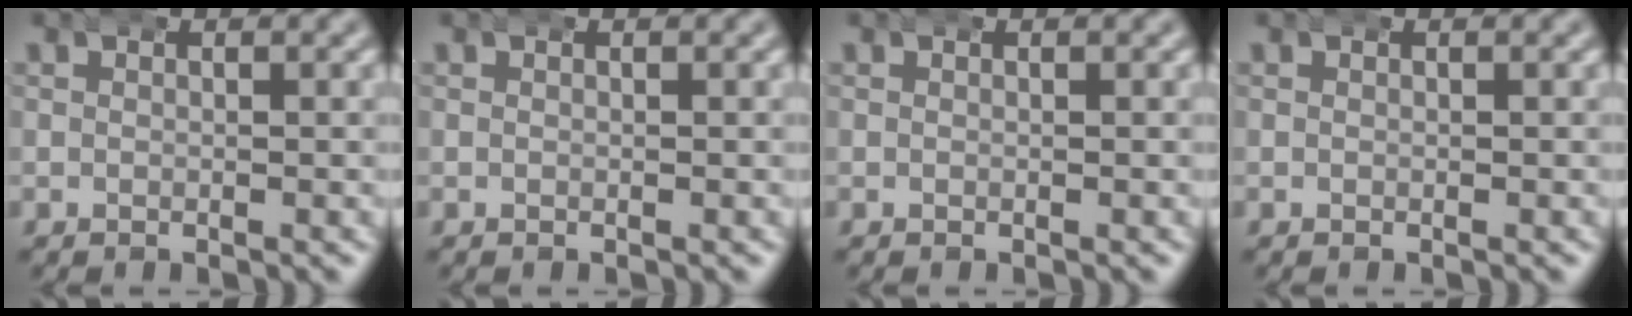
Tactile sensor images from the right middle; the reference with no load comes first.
{"total": 0.0}
{"total": 0.0}
{"total": 0.0}